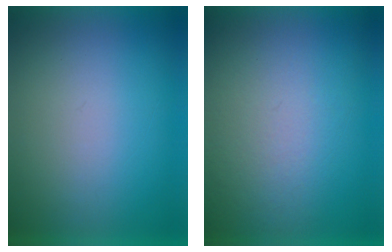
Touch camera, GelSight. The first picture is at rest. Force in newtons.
{"total": 5.9}